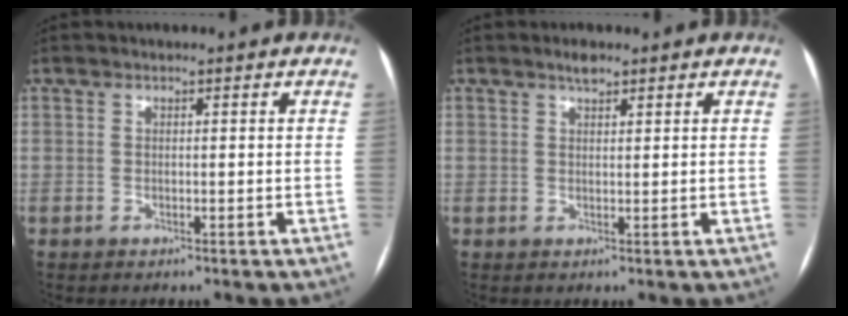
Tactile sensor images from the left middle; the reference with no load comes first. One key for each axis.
{"total": 1.8, "fx": 1.4, "fy": 0.5, "fz": 1.0, "tx": -0.019, "ty": 0.004, "tz": 0.025}